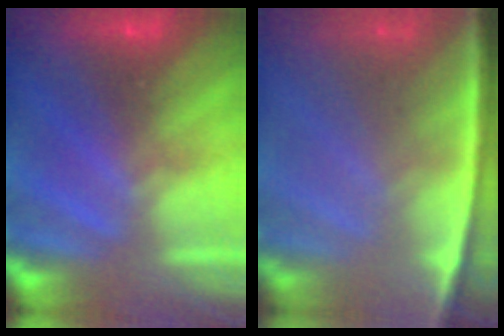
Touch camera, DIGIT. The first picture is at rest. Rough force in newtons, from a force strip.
{"total": 7.6}